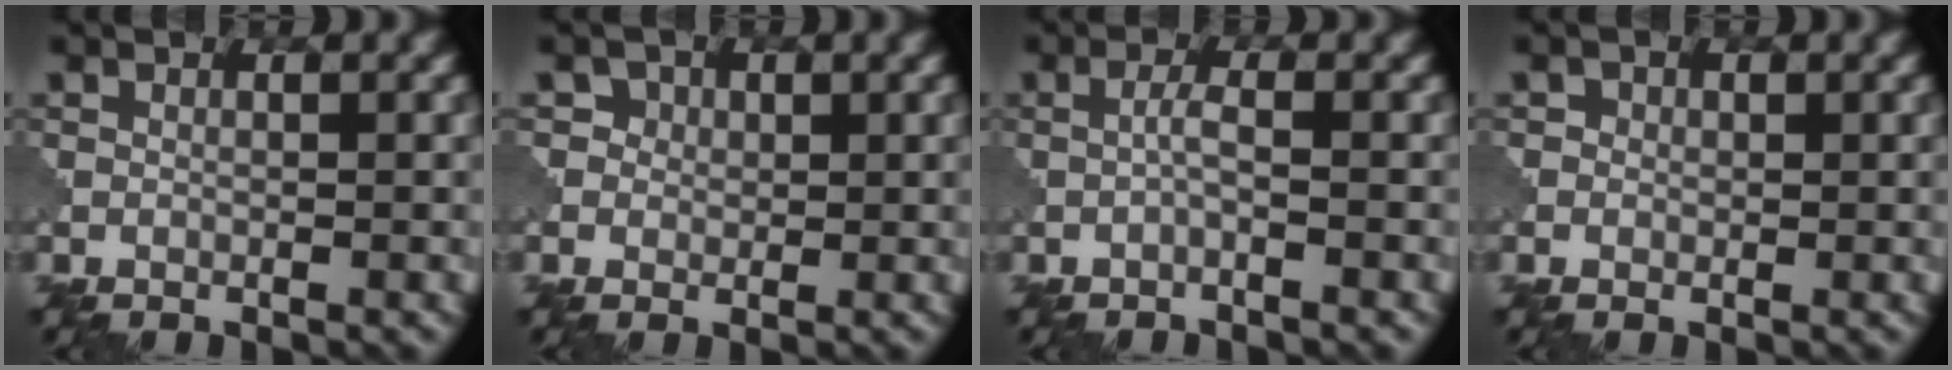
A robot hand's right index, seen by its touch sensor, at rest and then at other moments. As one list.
[{"total": 2.3, "force": [0.7, 2.2, 0.5], "torque": [-0.007, -0.003, 0.006]}, {"total": 1.3, "force": [-0.5, 0.1, 1.1], "torque": [-0.027, 0.003, -0.012]}, {"total": 0.9, "force": [0.1, 0.9, 0.1], "torque": [-0.001, -0.004, -0.002]}]